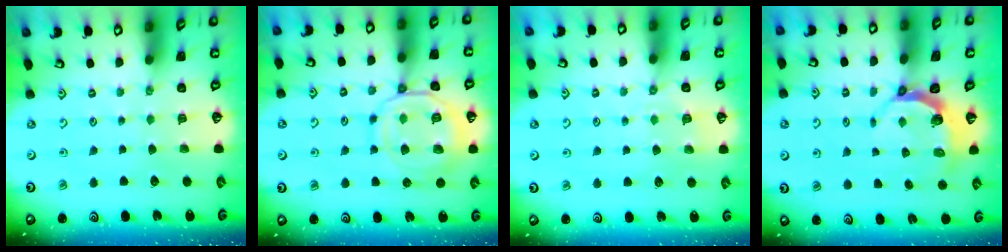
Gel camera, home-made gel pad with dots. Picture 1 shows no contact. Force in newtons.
{"total": 12.8, "press": 12.7, "slide": 1.2}
{"total": 3.0, "press": 2.9, "slide": 0.7}
{"total": 5.2, "press": 3.8, "slide": 3.5}